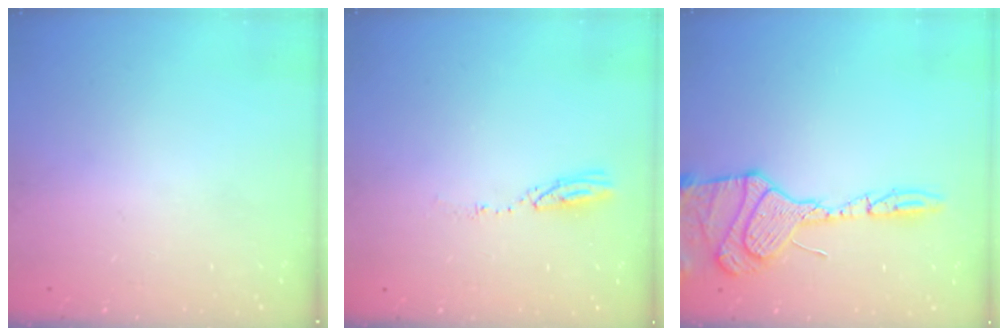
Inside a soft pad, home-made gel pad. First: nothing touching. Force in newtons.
{"total": 3.8, "press": 3.8, "slide": 0.2}
{"total": 18.6, "press": 18.4, "slide": 3.1}